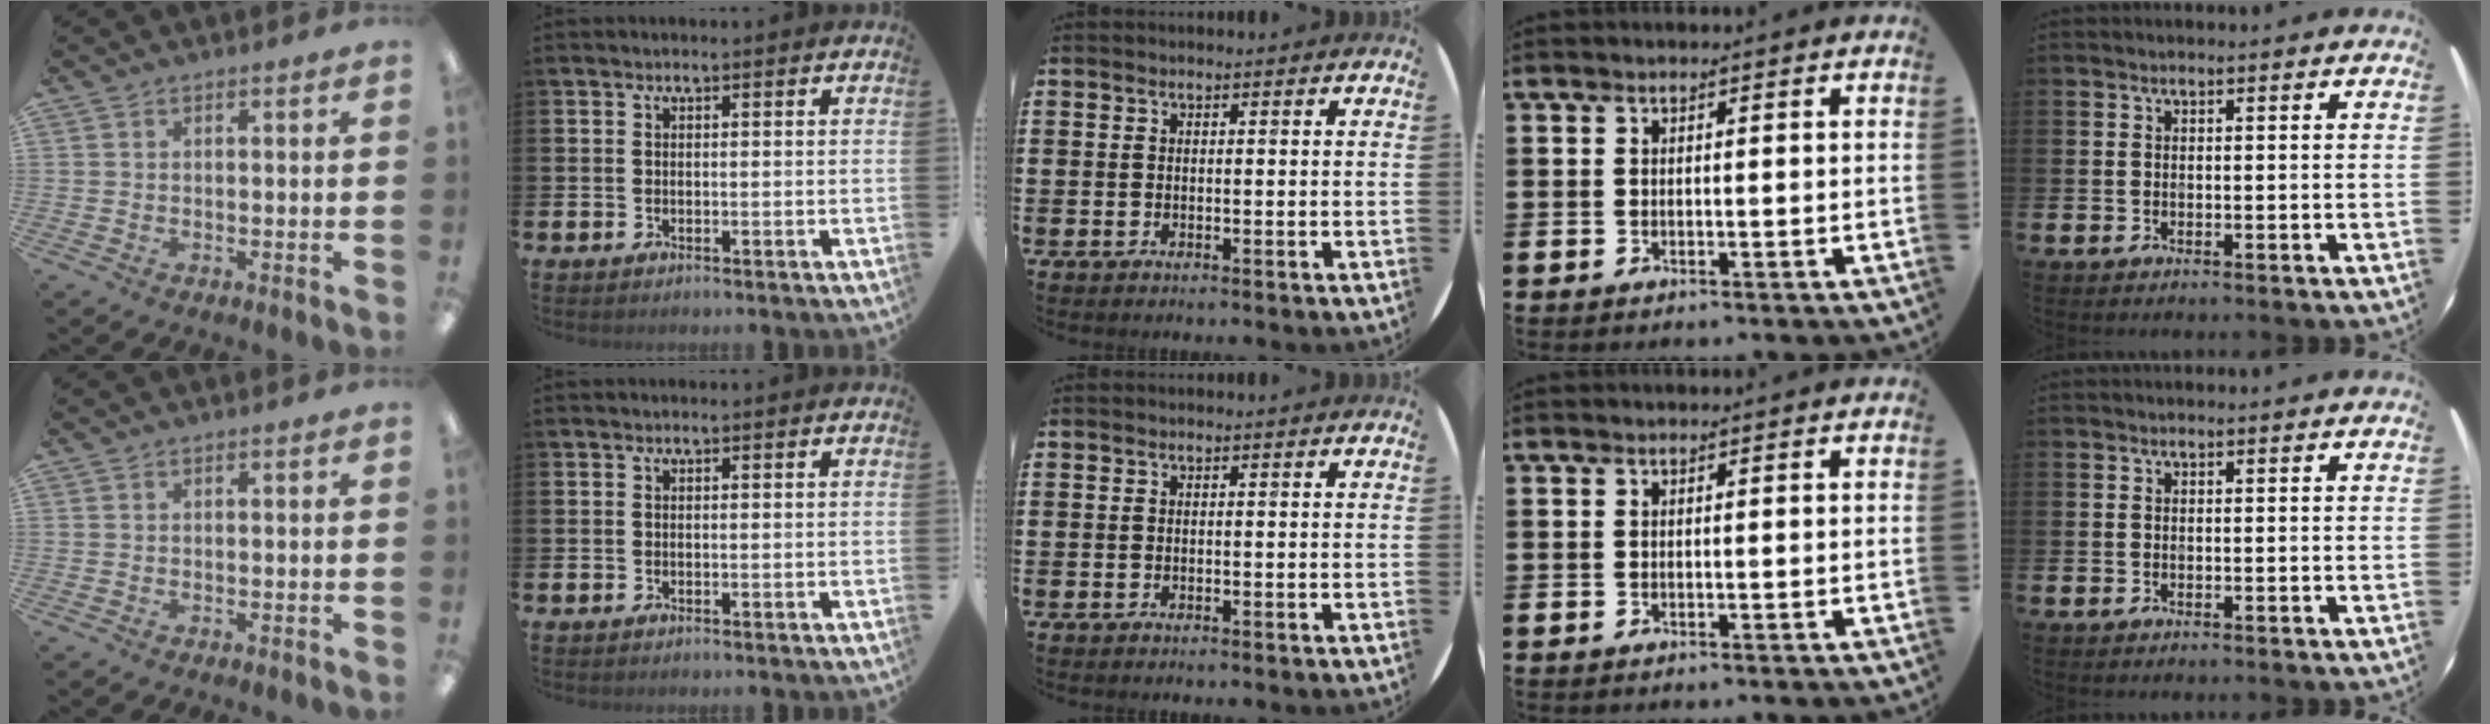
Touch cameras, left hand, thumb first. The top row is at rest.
{}